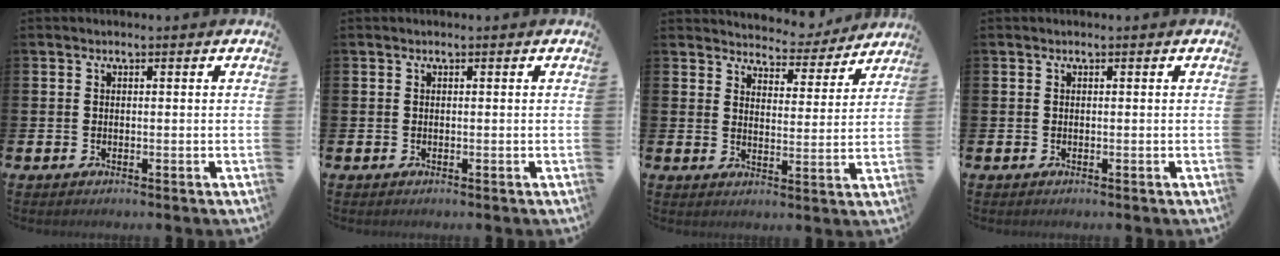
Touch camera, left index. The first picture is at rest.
{"total": 0.0}
{"total": 5.3, "force": [5.1, 1.2, -0.1], "torque": [-0.004, -0.042, 0.086]}
{"total": 0.0}